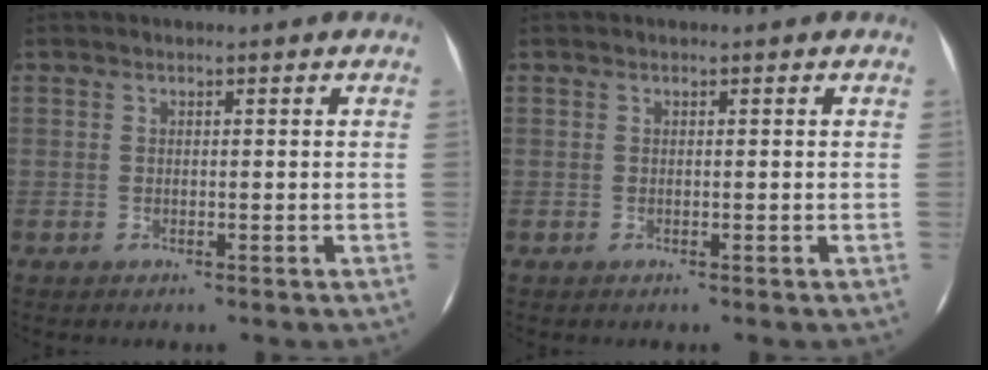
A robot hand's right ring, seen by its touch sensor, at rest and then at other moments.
{"total": 0.0}